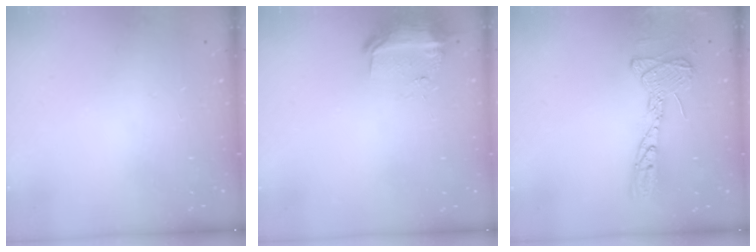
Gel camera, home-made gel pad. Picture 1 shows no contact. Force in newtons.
{"total": 11.1, "press": 9.9, "slide": 5.0}
{"total": 14.3, "press": 14.3, "slide": 0.8}